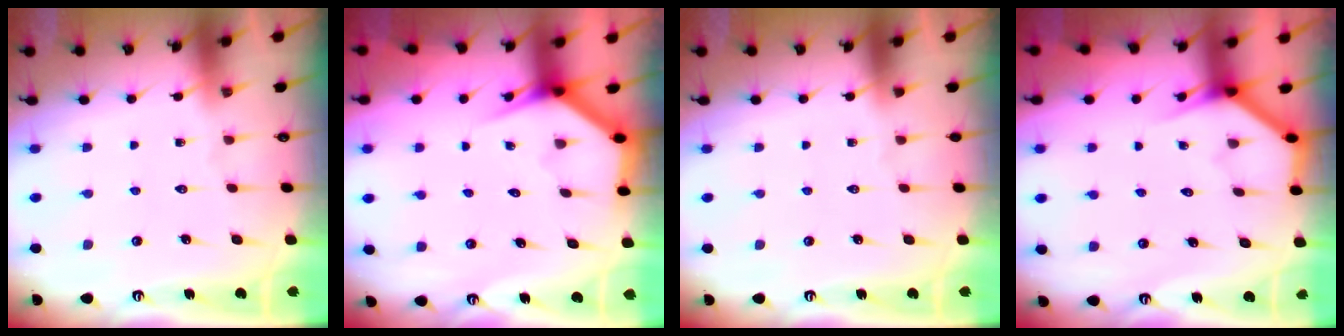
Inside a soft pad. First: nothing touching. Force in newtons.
{"total": 3.5, "press": 3.5, "slide": 0.2}
{"total": 0.0}
{"total": 3.8, "press": 3.8, "slide": 0.3}